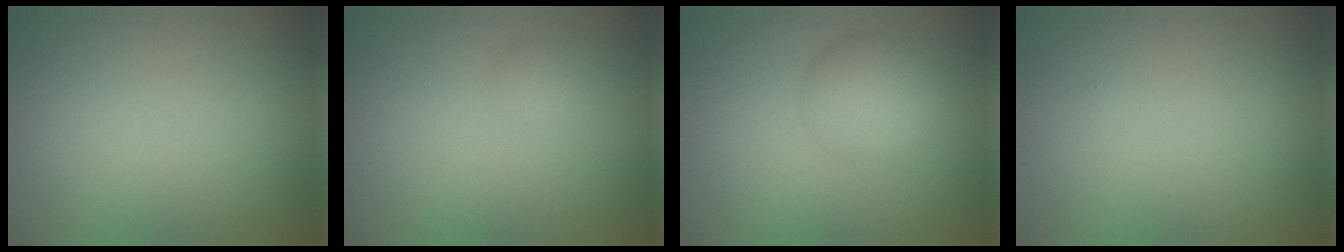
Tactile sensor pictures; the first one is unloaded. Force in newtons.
{"total": 0.8, "press": 0.8, "slide": 0.1}
{"total": 3.7, "press": 3.7, "slide": 0.1}
{"total": 0.0}